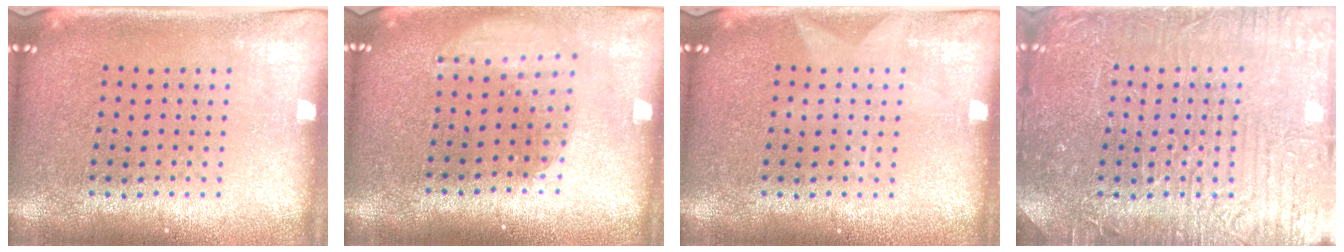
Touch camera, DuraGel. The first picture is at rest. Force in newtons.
{"total": 1.7, "press": 1.3, "slide": 1.1}
{"total": 0.9, "press": 0.9, "slide": 0.2}
{"total": 4.7, "press": 4.6, "slide": 0.6}